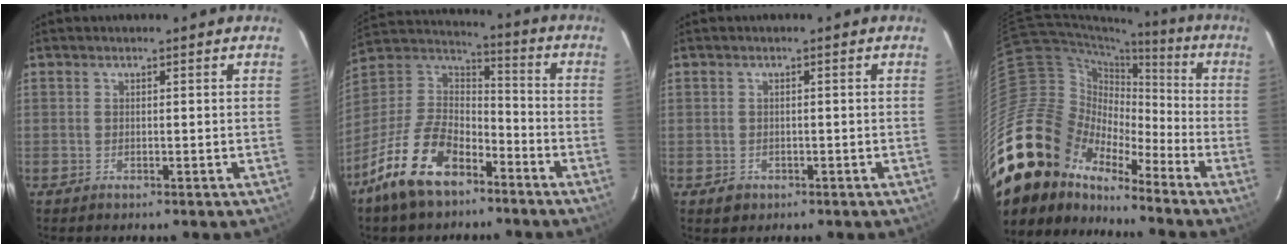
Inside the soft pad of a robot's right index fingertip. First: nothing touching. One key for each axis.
{"total": 18.3, "fx": -11.6, "fy": 9.2, "fz": 10.8, "tx": -0.240, "ty": 0.003, "tz": -0.213}
{"total": 2.3, "fx": -0.8, "fy": 2.0, "fz": 0.5, "tx": -0.011, "ty": 0.000, "tz": -0.008}
{"total": 20.6, "fx": -15.3, "fy": 11.7, "fz": 7.3, "tx": -0.149, "ty": 0.012, "tz": -0.288}